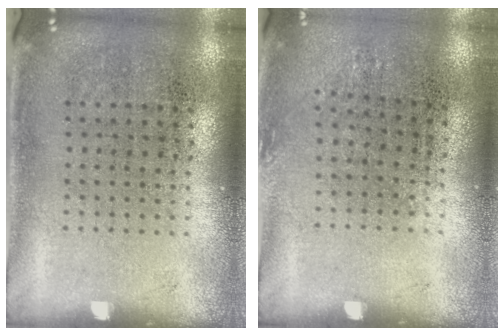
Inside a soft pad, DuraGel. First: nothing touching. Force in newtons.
{"total": 0.7, "press": 0.6, "slide": 0.4}